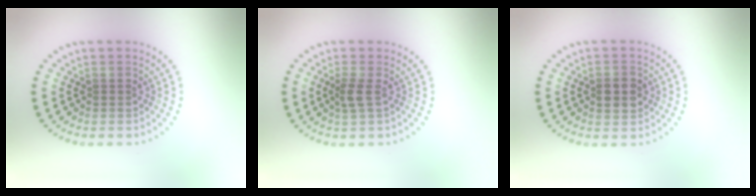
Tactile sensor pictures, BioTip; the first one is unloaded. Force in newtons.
{"total": 1.6, "press": 1.4, "slide": 0.8}
{"total": 2.6, "press": 2.6, "slide": 0.1}